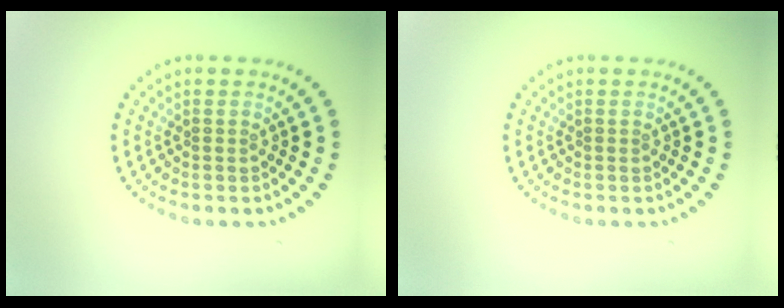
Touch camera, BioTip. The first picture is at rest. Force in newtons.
{"total": 0.0}